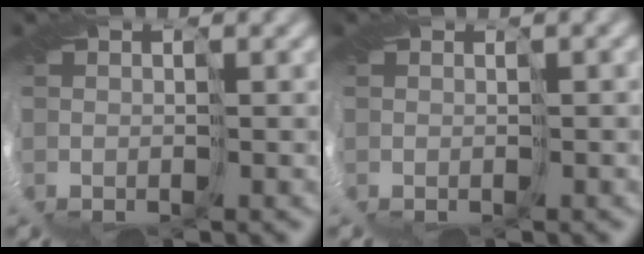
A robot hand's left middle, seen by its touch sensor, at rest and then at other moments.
{"total": 1.7, "force": [-0.6, -1.3, -0.9], "torque": [0.009, -0.010, 0.005]}